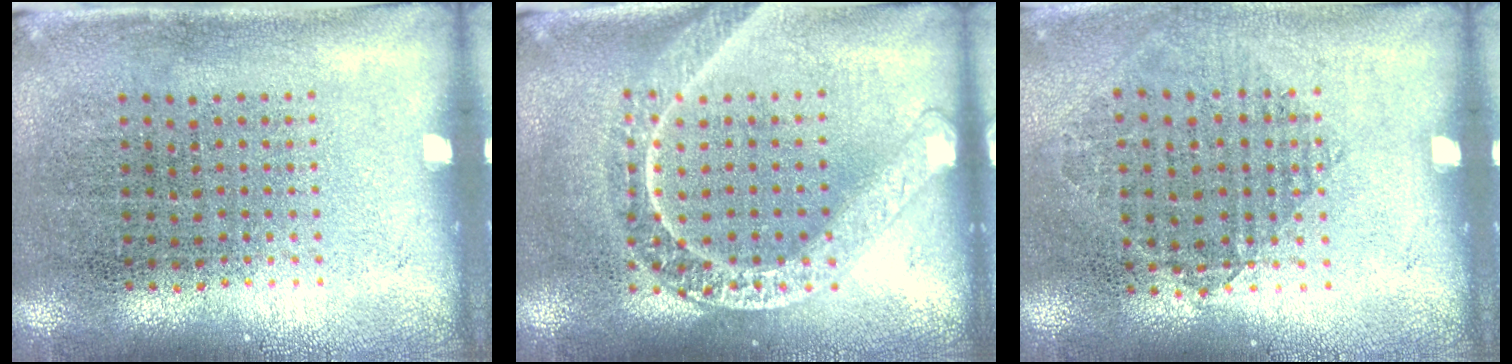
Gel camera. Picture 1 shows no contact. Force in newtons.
{"total": 1.8, "press": 1.8, "slide": 0.2}
{"total": 0.9, "press": 0.9, "slide": 0.3}